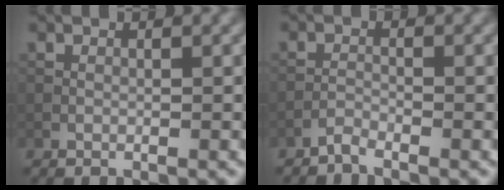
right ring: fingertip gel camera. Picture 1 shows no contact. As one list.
[{"total": 0.9, "force": [-0.9, 0.0, 0.2], "torque": [-0.004, 0.003, -0.021]}]